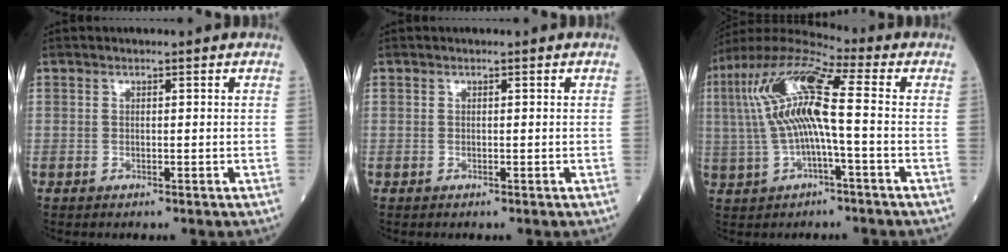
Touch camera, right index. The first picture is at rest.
{"total": 0.0}
{"total": 13.8, "force": [0.7, 2.0, 13.6], "torque": [-0.282, 0.031, 0.005]}